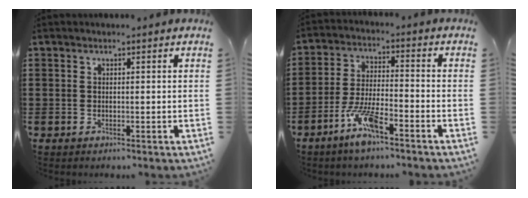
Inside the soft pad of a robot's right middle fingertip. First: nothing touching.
{"total": 7.6, "force": [-4.8, 1.6, 5.7], "torque": [-0.123, -0.003, -0.090]}